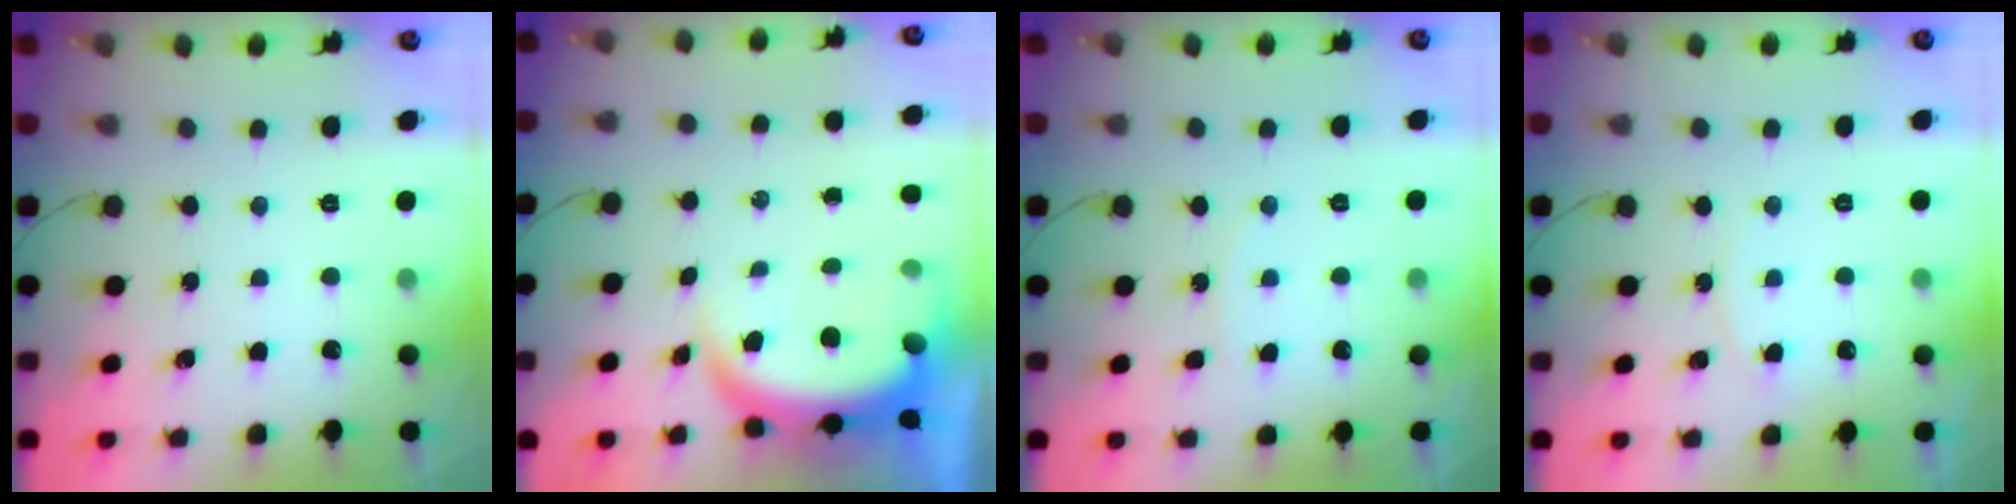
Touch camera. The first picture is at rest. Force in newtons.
{"total": 6.9, "press": 6.8, "slide": 1.0}
{"total": 4.5, "press": 4.4, "slide": 0.4}
{"total": 3.3, "press": 3.3, "slide": 0.5}